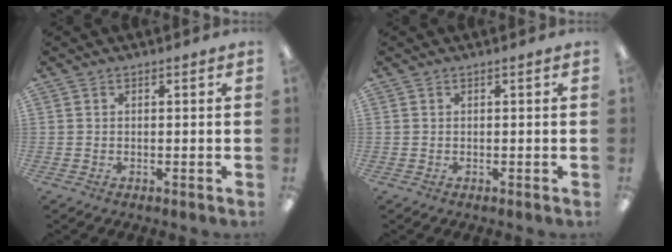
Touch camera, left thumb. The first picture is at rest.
{"total": 0.0}